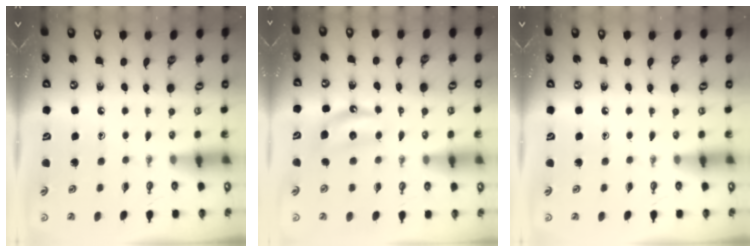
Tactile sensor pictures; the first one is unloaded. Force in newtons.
{"total": 6.0, "press": 6.0, "slide": 0.6}
{"total": 0.0}